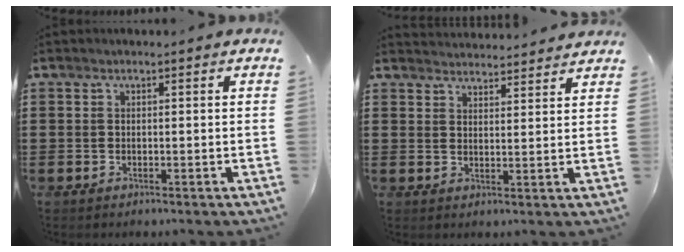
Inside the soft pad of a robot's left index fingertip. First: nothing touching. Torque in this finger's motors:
{"motor_torque": [-0.02, -0.01, 0.05, -0.01]}